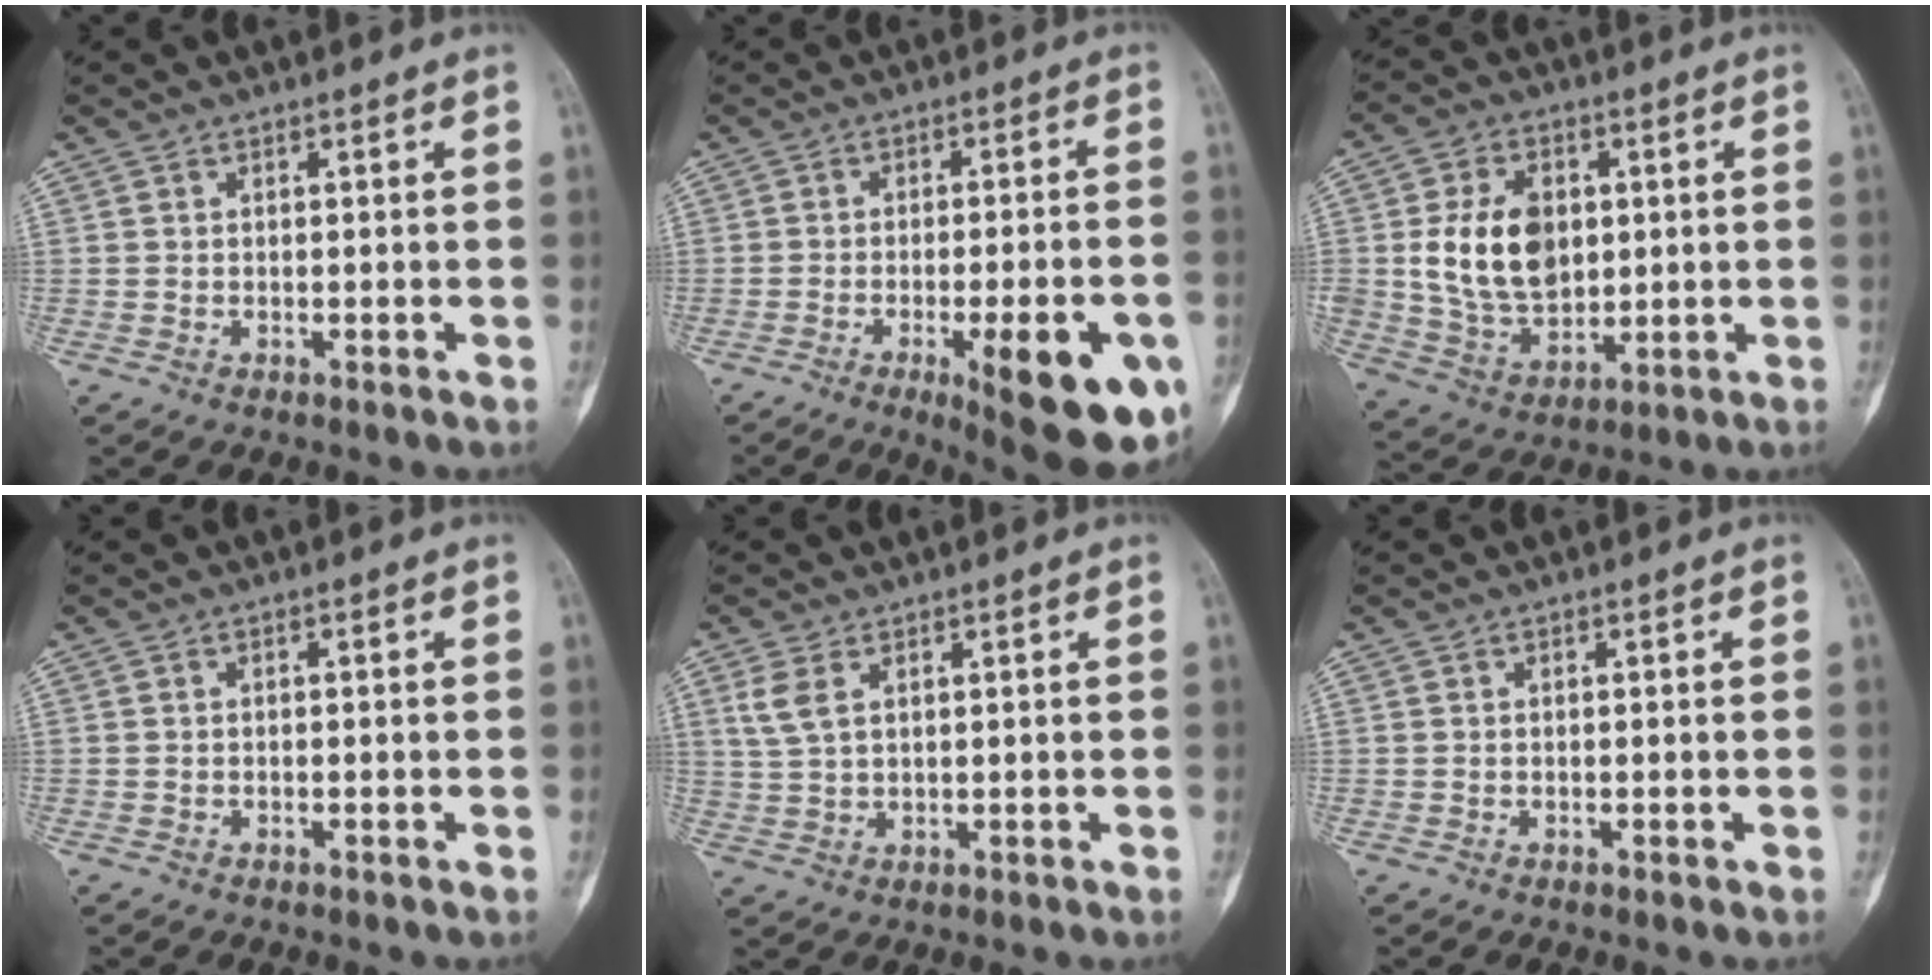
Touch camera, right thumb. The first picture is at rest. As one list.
[{"total": 17.5, "force": [-6.8, 4.8, 15.4], "torque": [-0.153, 0.010, -0.078]}, {"total": 14.8, "force": [1.9, 10.3, 10.4], "torque": [-0.155, -0.008, 0.047]}, {"total": 0.0}, {"total": 4.0, "force": [1.8, 2.0, 2.9], "torque": [-0.070, 0.002, 0.045]}, {"total": 0.0}]